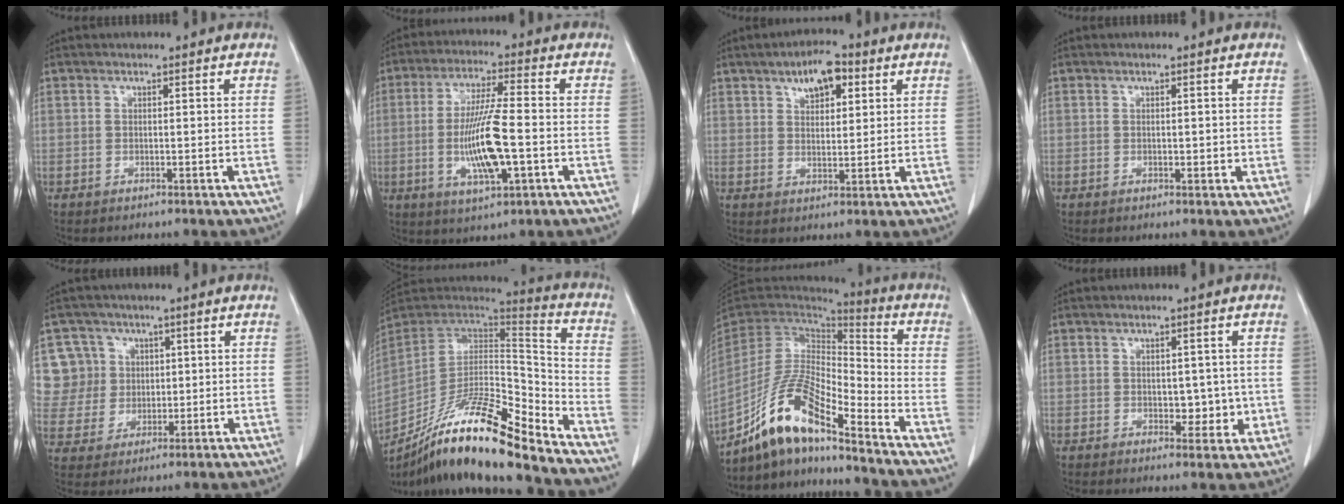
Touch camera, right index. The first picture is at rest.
{"total": 11.3, "force": [-2.1, 1.5, 11.0], "torque": [-0.212, -0.007, -0.037]}
{"total": 6.5, "force": [3.4, 2.9, 4.8], "torque": [-0.077, 0.008, 0.054]}
{"total": 1.1, "force": [0.0, 0.7, 0.8], "torque": [-0.006, 0.001, 0.004]}
{"total": 9.6, "force": [3.2, 9.0, 0.8], "torque": [-0.021, 0.032, 0.074]}
{"total": 20.5, "force": [-15.7, 1.9, 13.1], "torque": [-0.233, -0.007, -0.286]}
{"total": 14.2, "force": [-10.8, 2.2, 9.0], "torque": [-0.179, 0.008, -0.201]}
{"total": 4.2, "force": [-0.2, 2.7, 3.2], "torque": [-0.026, 0.003, 0.006]}